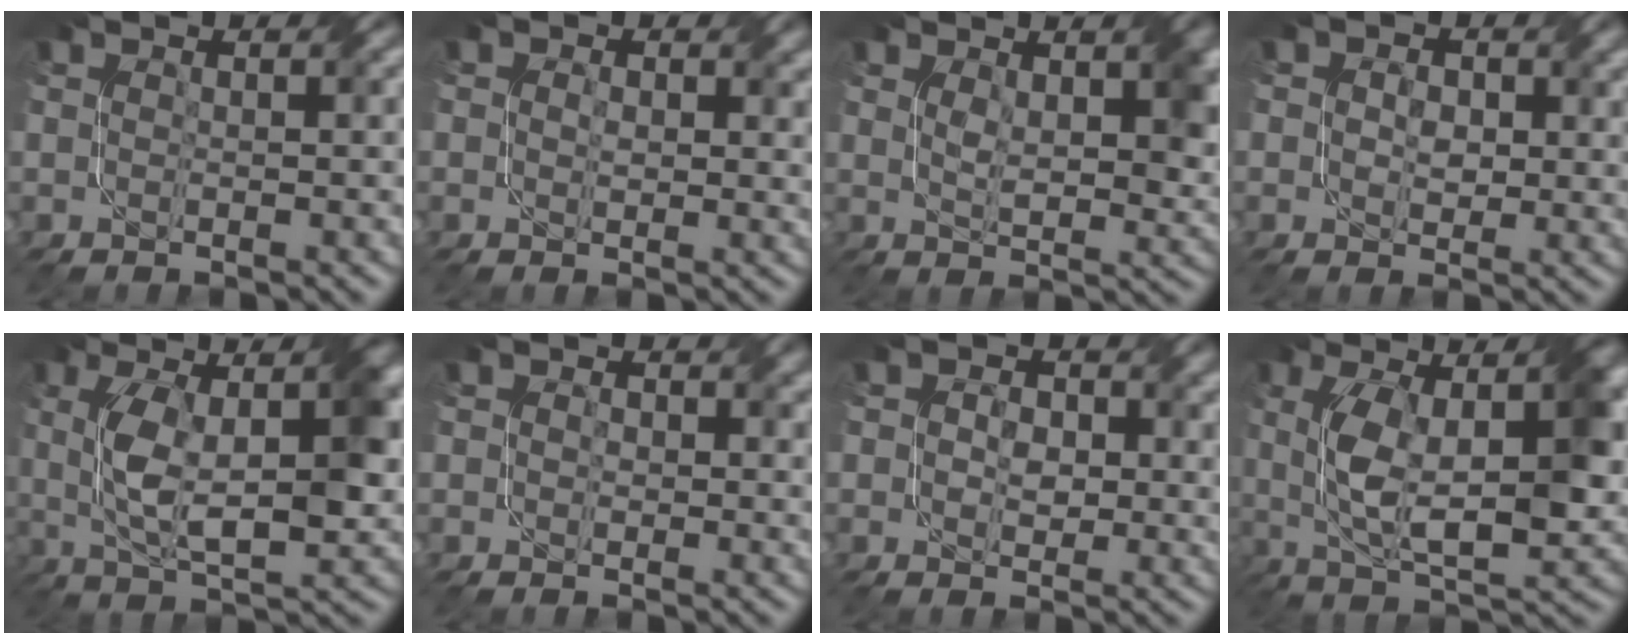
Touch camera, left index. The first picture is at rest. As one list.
[{"total": 3.0, "force": [0.7, 2.1, 2.1], "torque": [-0.029, -0.004, 0.009]}, {"total": 5.6, "force": [1.9, 2.5, 4.7], "torque": [-0.075, -0.004, 0.038]}, {"total": 3.0, "force": [0.4, 2.2, 2.0], "torque": [-0.035, -0.004, 0.006]}, {"total": 9.3, "force": [0.7, 3.7, 8.5], "torque": [-0.156, 0.002, 0.013]}, {"total": 2.5, "force": [0.6, 1.9, 1.6], "torque": [-0.020, 0.000, 0.005]}, {"total": 3.6, "force": [0.5, 2.7, 2.3], "torque": [-0.040, -0.005, 0.003]}, {"total": 10.3, "force": [0.8, 4.1, 9.4], "torque": [-0.167, 0.000, 0.016]}]